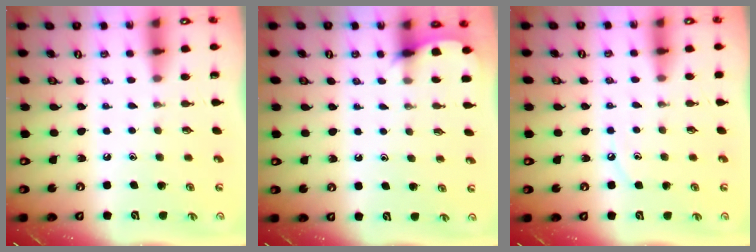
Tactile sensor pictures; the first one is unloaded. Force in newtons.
{"total": 3.6, "press": 3.6, "slide": 0.3}
{"total": 4.6, "press": 4.5, "slide": 0.6}